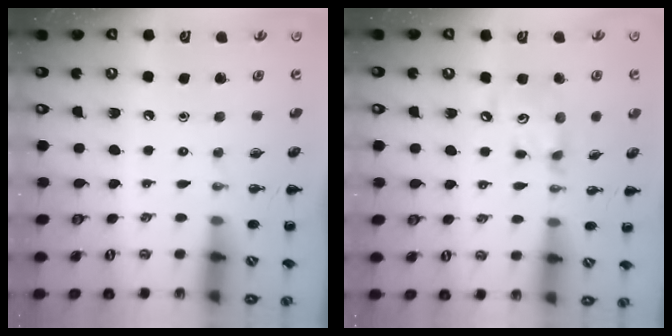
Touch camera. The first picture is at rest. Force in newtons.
{"total": 6.4, "press": 6.4, "slide": 0.5}